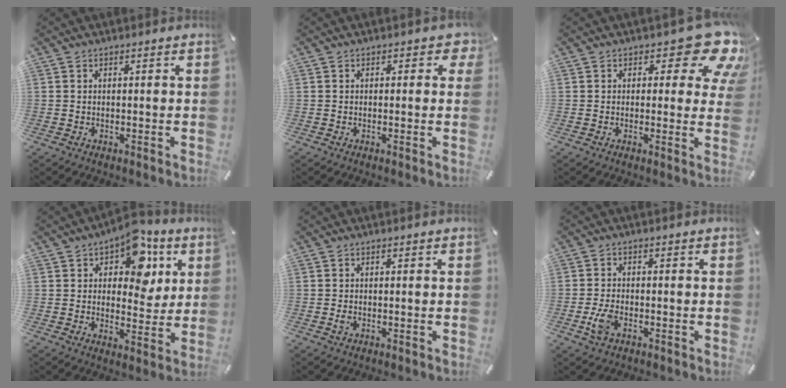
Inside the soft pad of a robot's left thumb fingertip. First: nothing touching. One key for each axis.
{"total": 2.1, "fx": 0.3, "fy": 1.5, "fz": 1.5, "tx": -0.013, "ty": 0.001, "tz": 0.001}
{"total": 12.5, "fx": 6.5, "fy": 5.8, "fz": 9.0, "tx": -0.102, "ty": -0.045, "tz": 0.110}
{"total": 12.6, "fx": 6.0, "fy": 8.0, "fz": 7.6, "tx": -0.096, "ty": -0.029, "tz": 0.103}
{"total": 1.2, "fx": -0.2, "fy": 0.7, "fz": 0.9, "tx": -0.024, "ty": -0.002, "tz": -0.007}
{"total": 4.6, "fx": -1.8, "fy": 2.4, "fz": 3.5, "tx": -0.083, "ty": 0.000, "tz": -0.036}